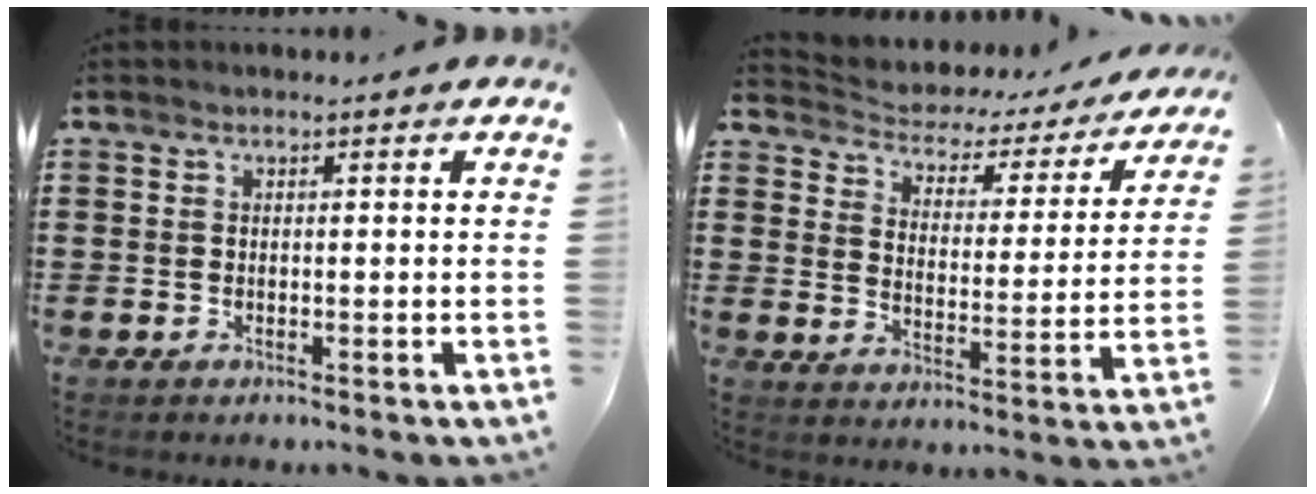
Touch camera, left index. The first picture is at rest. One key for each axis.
{"total": 2.8, "fx": 2.5, "fy": 1.0, "fz": 0.3, "tx": -0.027, "ty": -0.024, "tz": 0.032}